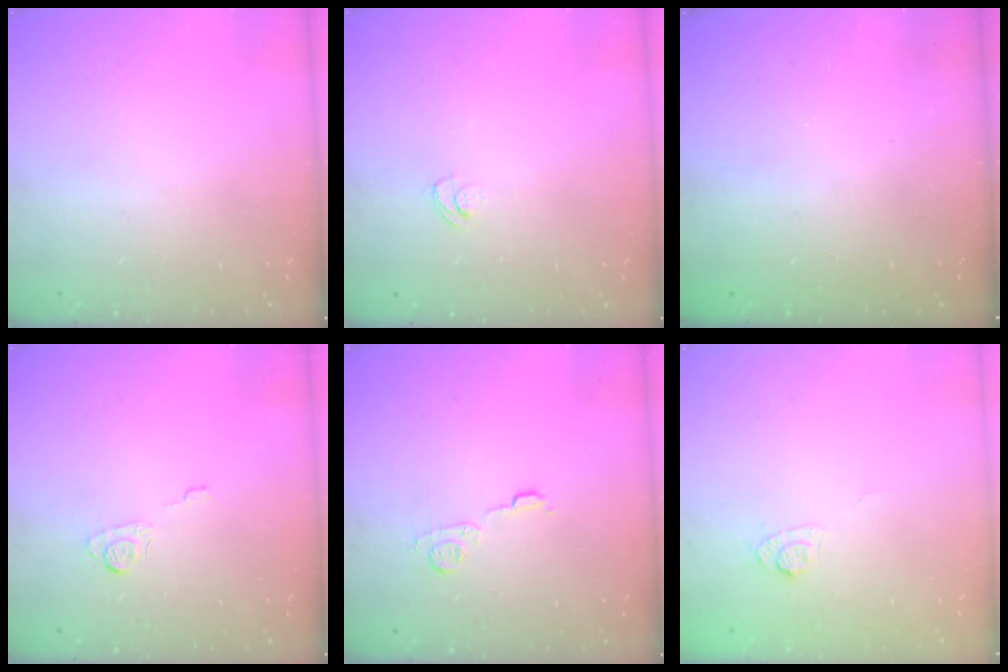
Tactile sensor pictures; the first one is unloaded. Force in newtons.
{"total": 4.5, "press": 4.5, "slide": 0.3}
{"total": 2.4, "press": 2.3, "slide": 0.8}
{"total": 5.8, "press": 5.7, "slide": 0.8}
{"total": 7.5, "press": 7.4, "slide": 0.6}
{"total": 6.4, "press": 6.1, "slide": 1.6}